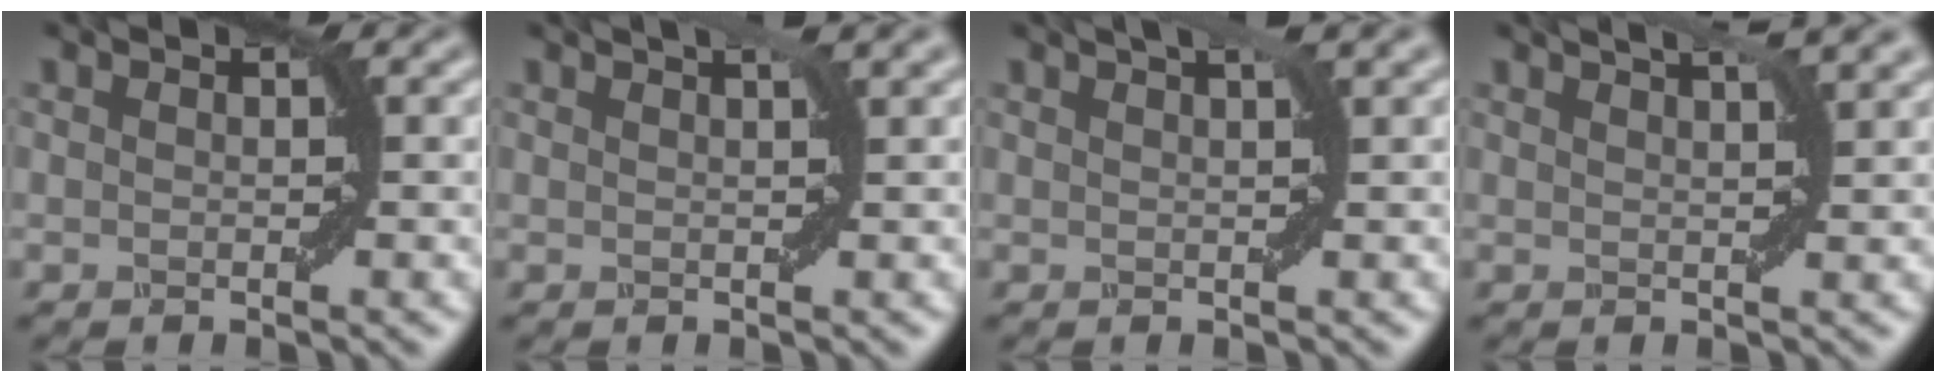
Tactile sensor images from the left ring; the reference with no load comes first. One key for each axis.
{"total": 3.4, "fx": 1.9, "fy": 1.2, "fz": 2.5, "tx": -0.017, "ty": 0.015, "tz": 0.002}
{"total": 3.7, "fx": 2.1, "fy": 1.3, "fz": 2.8, "tx": -0.022, "ty": 0.015, "tz": 0.006}
{"total": 5.5, "fx": 3.6, "fy": 1.9, "fz": 3.7, "tx": -0.033, "ty": 0.034, "tz": 0.023}